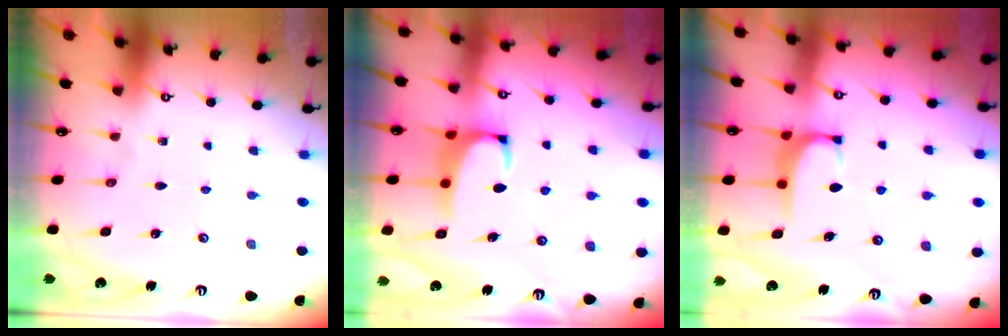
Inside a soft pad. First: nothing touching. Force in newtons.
{"total": 2.1, "press": 1.9, "slide": 0.9}
{"total": 1.8, "press": 1.7, "slide": 0.5}